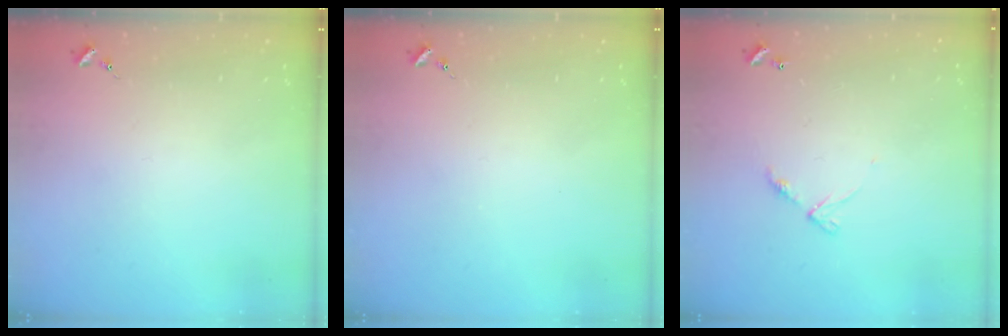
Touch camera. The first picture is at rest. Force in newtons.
{"total": 0.0}
{"total": 6.1, "press": 6.0, "slide": 0.6}